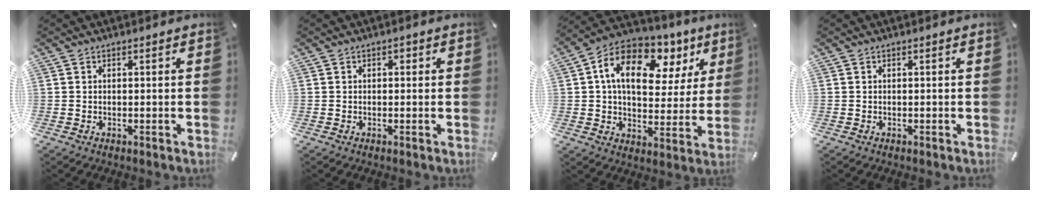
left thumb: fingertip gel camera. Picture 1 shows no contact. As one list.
[{"total": 0.9, "force": [0.1, 0.7, 0.5], "torque": [-0.011, 0.008, -0.001]}, {"total": 16.9, "force": [7.3, 11.0, 10.5], "torque": [-0.168, -0.025, 0.126]}, {"total": 0.0}]